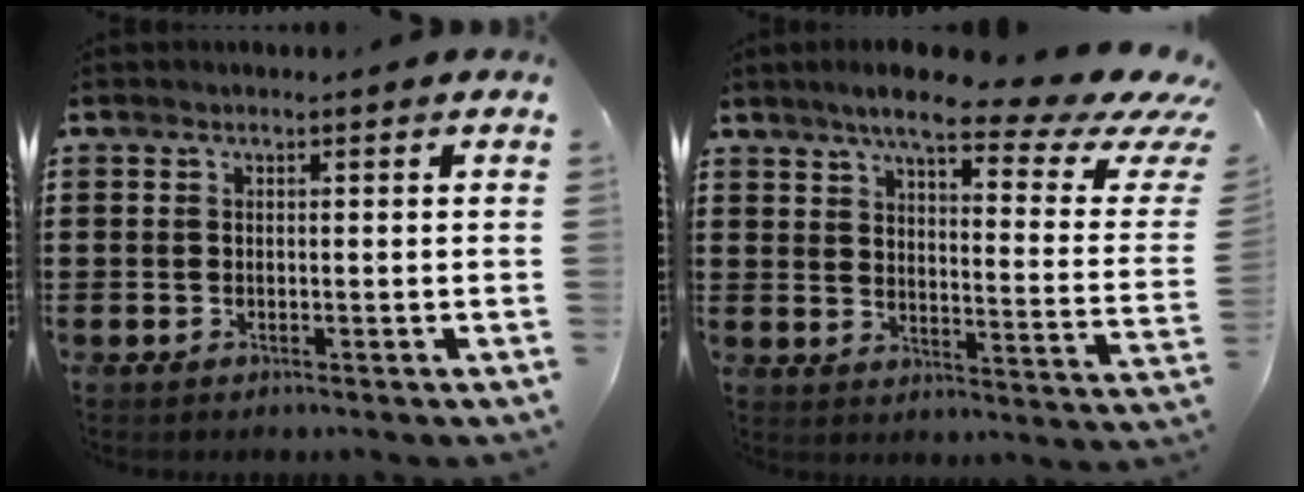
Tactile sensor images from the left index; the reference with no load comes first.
{"total": 10.2, "force": [7.4, 1.5, 6.8], "torque": [-0.127, -0.043, 0.117]}